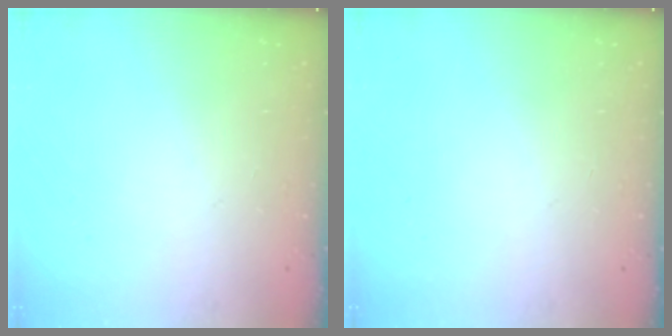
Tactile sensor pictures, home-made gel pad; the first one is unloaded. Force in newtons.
{"total": 0.0}